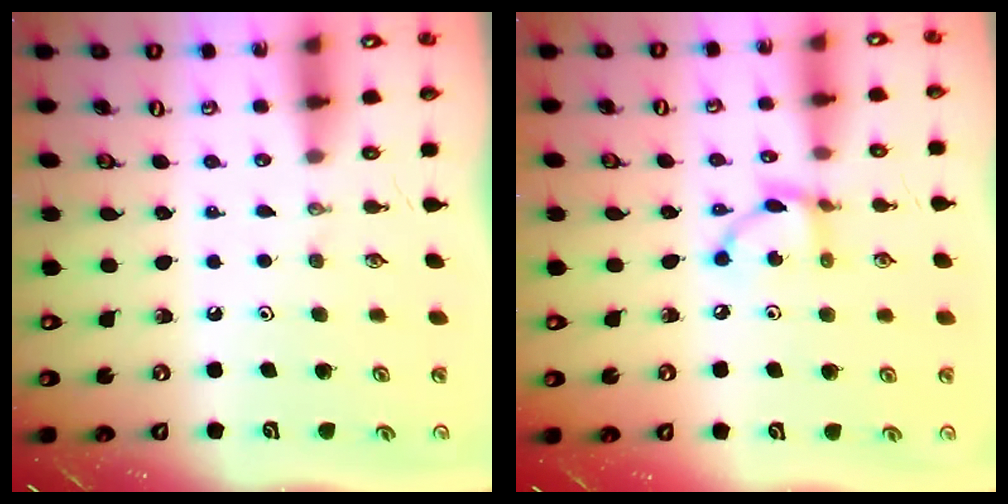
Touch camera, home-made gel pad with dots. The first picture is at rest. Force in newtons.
{"total": 7.5, "press": 7.5, "slide": 0.2}